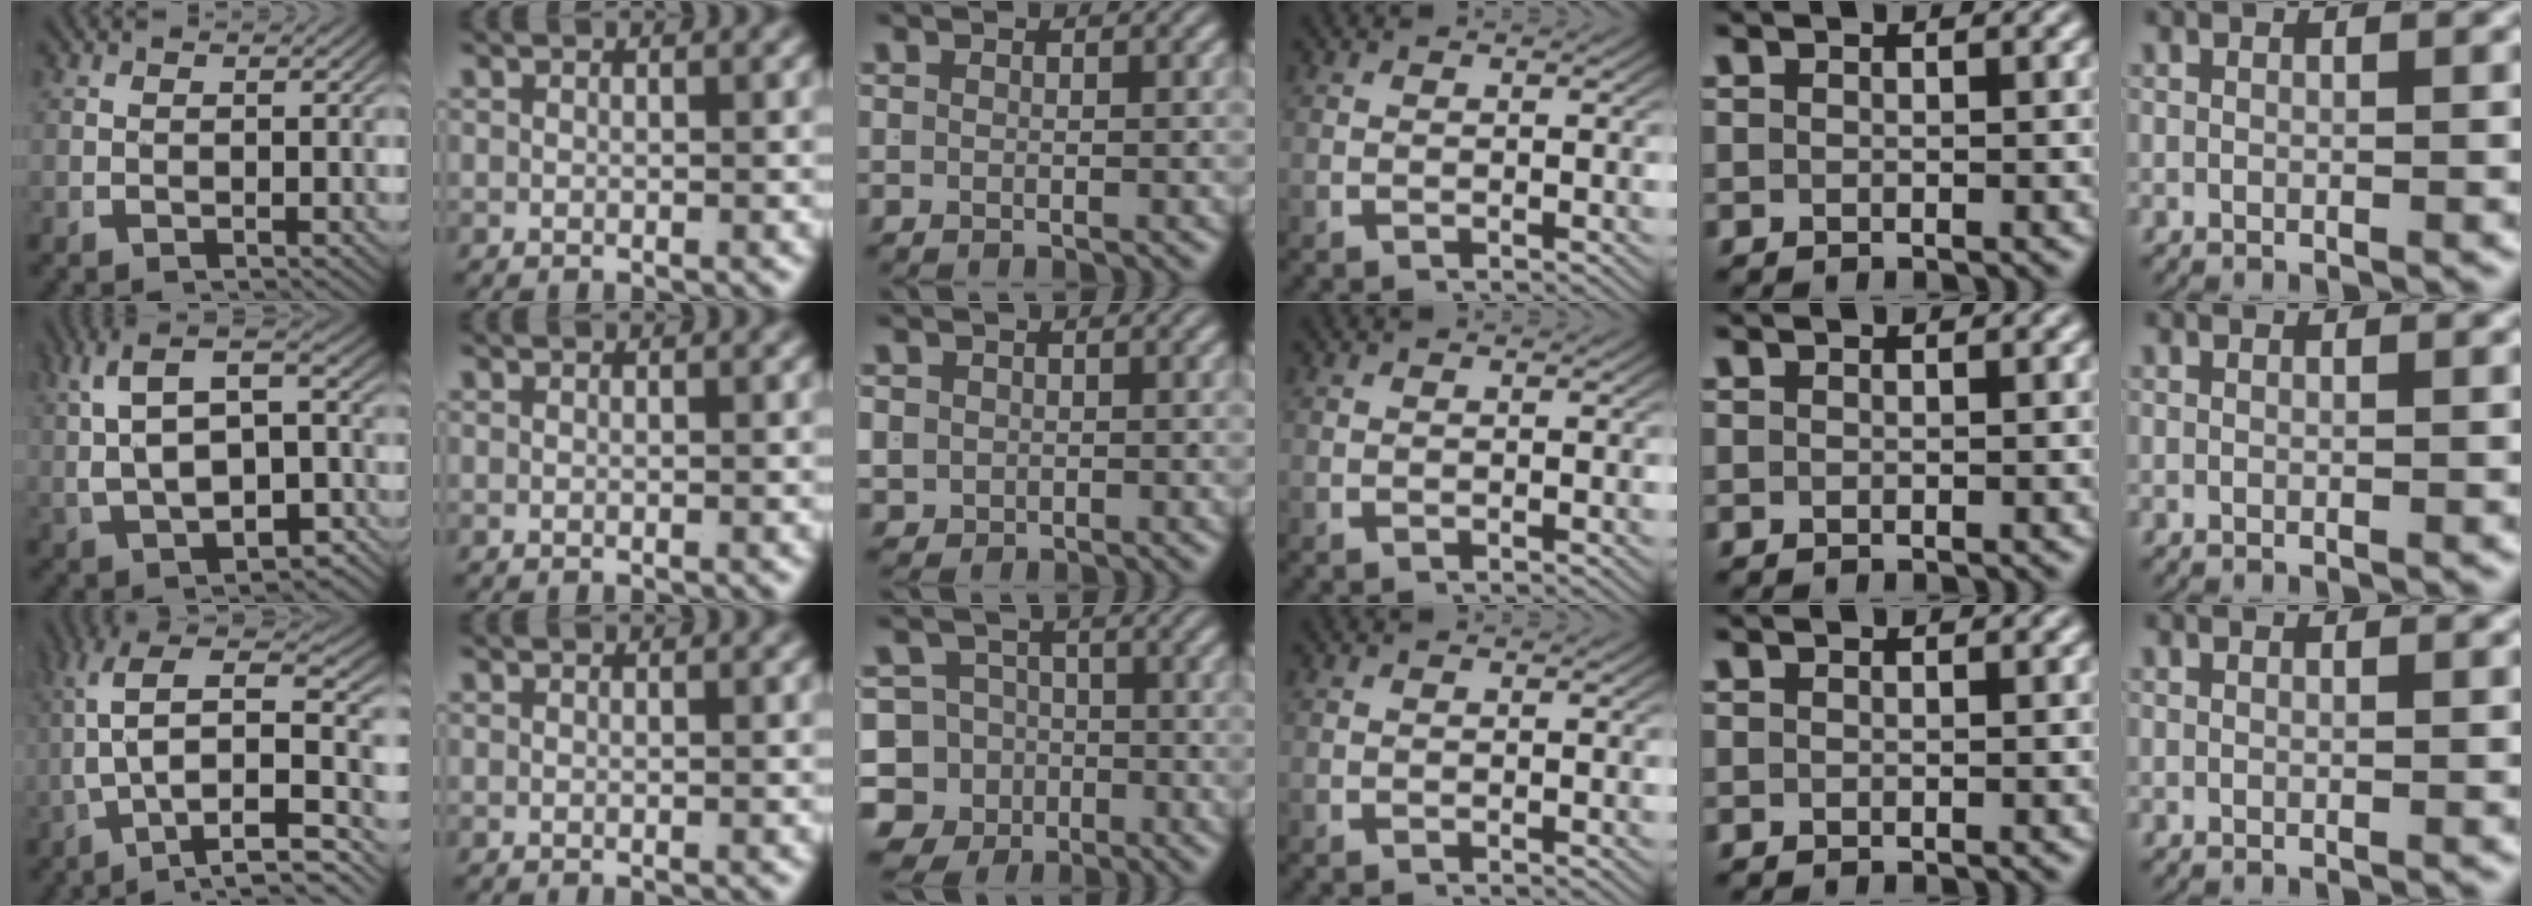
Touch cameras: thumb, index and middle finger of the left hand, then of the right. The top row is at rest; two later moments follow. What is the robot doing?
{"motion": "lift_and_place", "object": "shirt"}